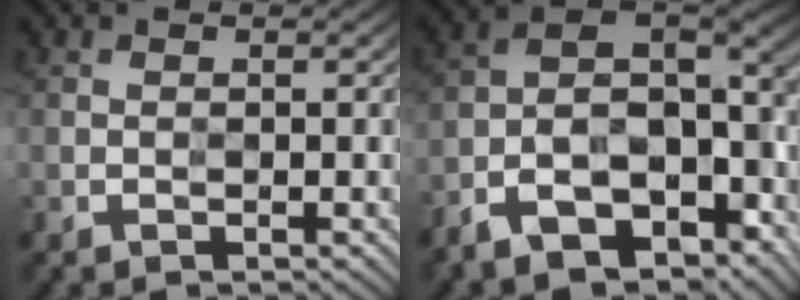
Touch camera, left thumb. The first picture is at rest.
{"total": 14.6, "force": [-7.9, 7.0, 10.1], "torque": [-0.207, -0.032, -0.119]}